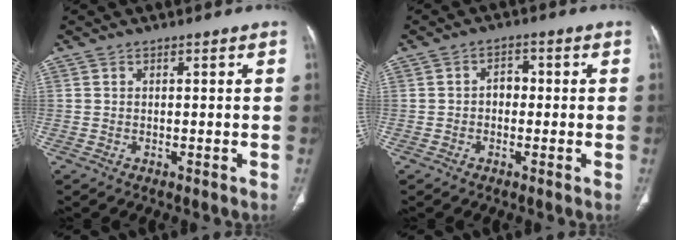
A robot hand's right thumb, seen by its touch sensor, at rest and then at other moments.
{"total": 2.8, "force": [-0.3, 2.2, 1.8], "torque": [-0.014, 0.013, -0.013]}